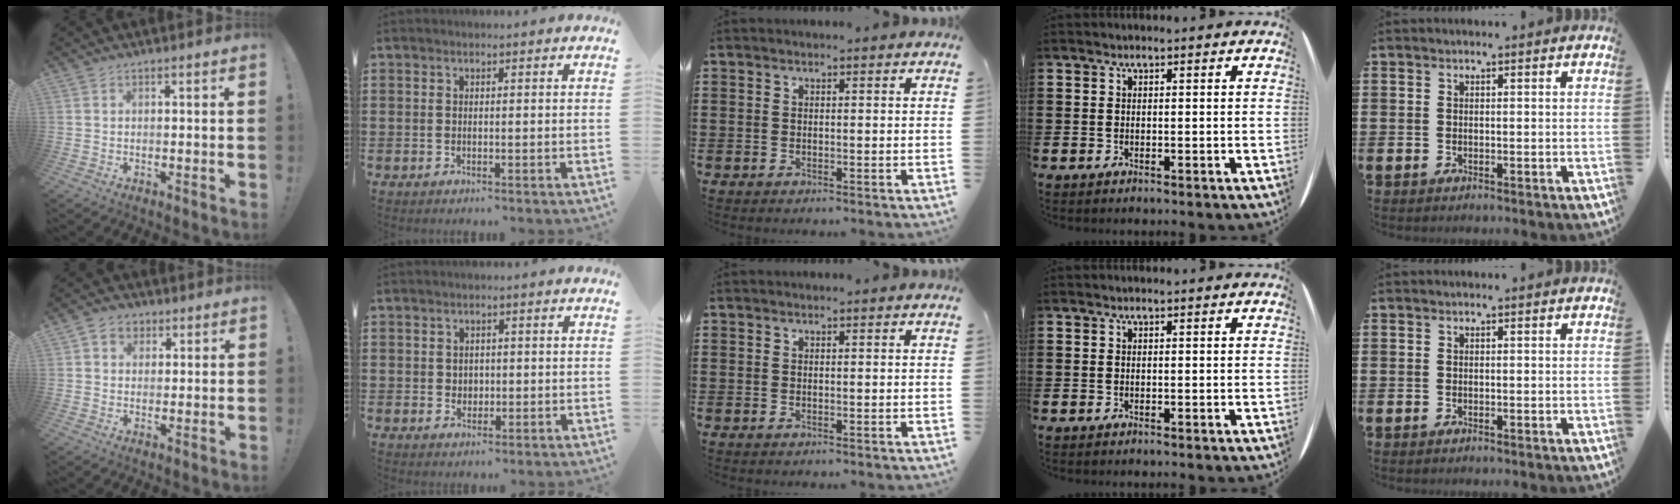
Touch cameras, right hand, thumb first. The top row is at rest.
{"thumb": {"total": 5.0, "force": [1.9, 4.2, 2.0], "torque": [-0.029, 0.001, 0.035]}, "index": {"total": 1.6, "force": [0.3, 1.6, 0.4], "torque": [-0.013, 0.010, 0.003]}}